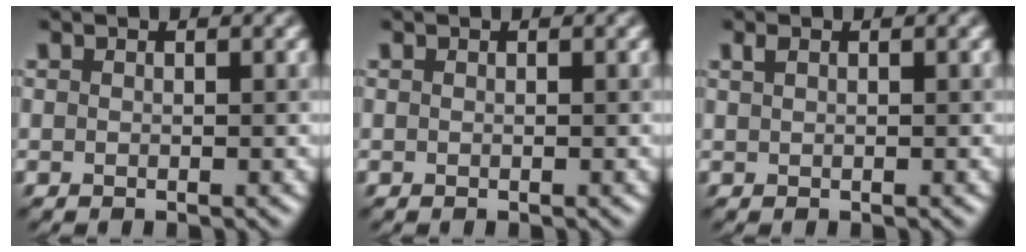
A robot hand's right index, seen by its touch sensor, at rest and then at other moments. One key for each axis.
{"total": 0.0}
{"total": 0.6, "fx": 0.5, "fy": 0.2, "fz": 0.4, "tx": -0.010, "ty": 0.006, "tz": 0.009}